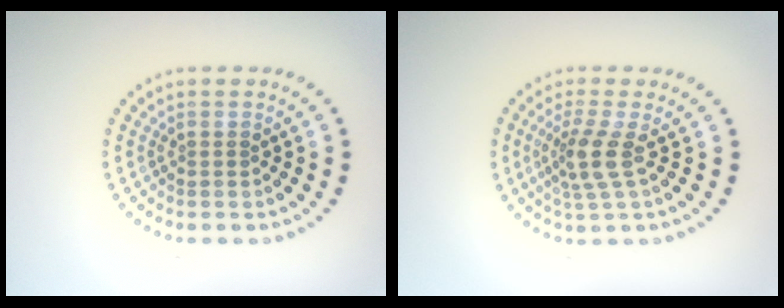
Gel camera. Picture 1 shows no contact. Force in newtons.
{"total": 2.8, "press": 2.1, "slide": 1.8}